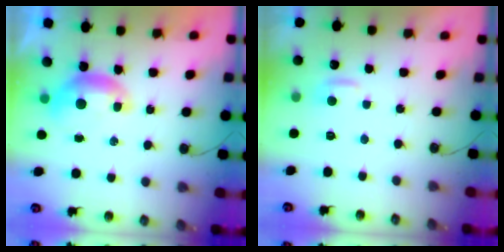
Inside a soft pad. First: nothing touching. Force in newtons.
{"total": 2.0, "press": 2.0, "slide": 0.3}